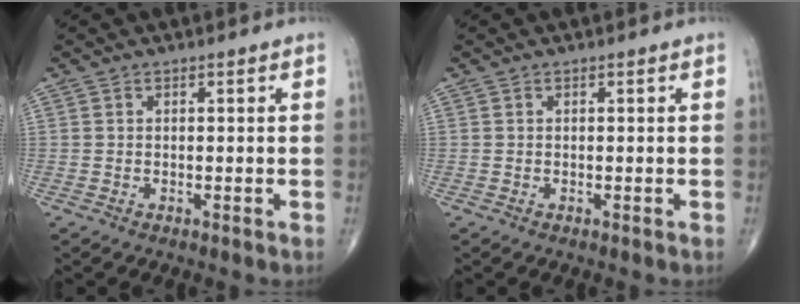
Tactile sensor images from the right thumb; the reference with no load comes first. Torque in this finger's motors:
{"motor_torque": [0.00, 0.01, 0.00, 0.00, 0.00]}